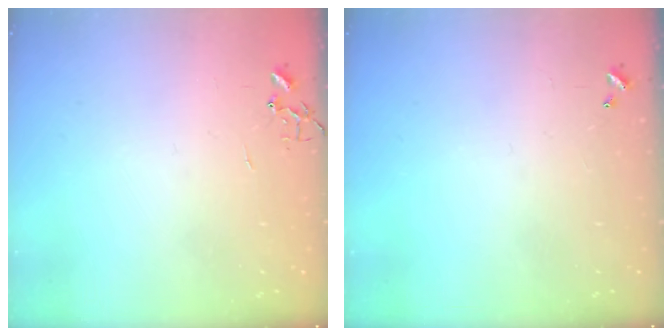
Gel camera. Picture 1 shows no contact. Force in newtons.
{"total": 0.0}